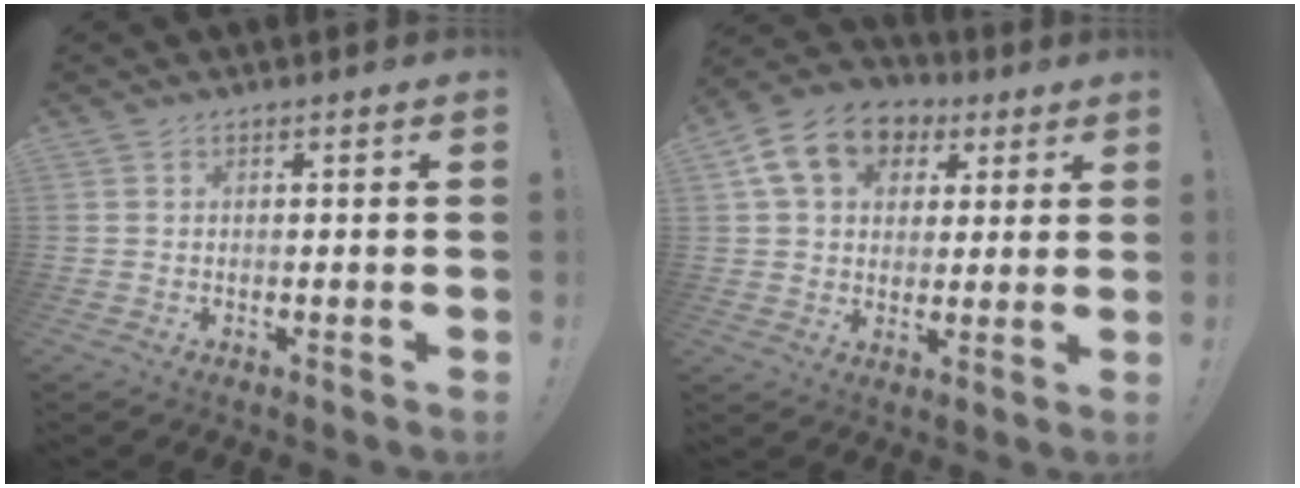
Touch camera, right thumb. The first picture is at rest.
{"total": 14.5, "force": [5.9, 10.9, 7.5], "torque": [-0.118, -0.011, 0.116]}